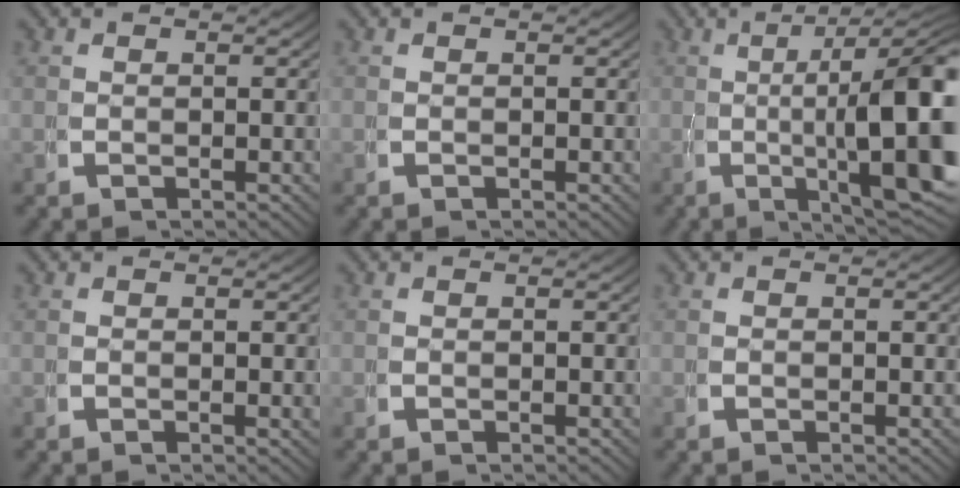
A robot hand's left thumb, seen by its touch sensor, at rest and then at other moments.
{"total": 0.0}
{"total": 14.5, "force": [-0.5, 5.2, 13.5], "torque": [-0.180, -0.013, -0.005]}
{"total": 0.0}
{"total": 0.0}
{"total": 0.0}